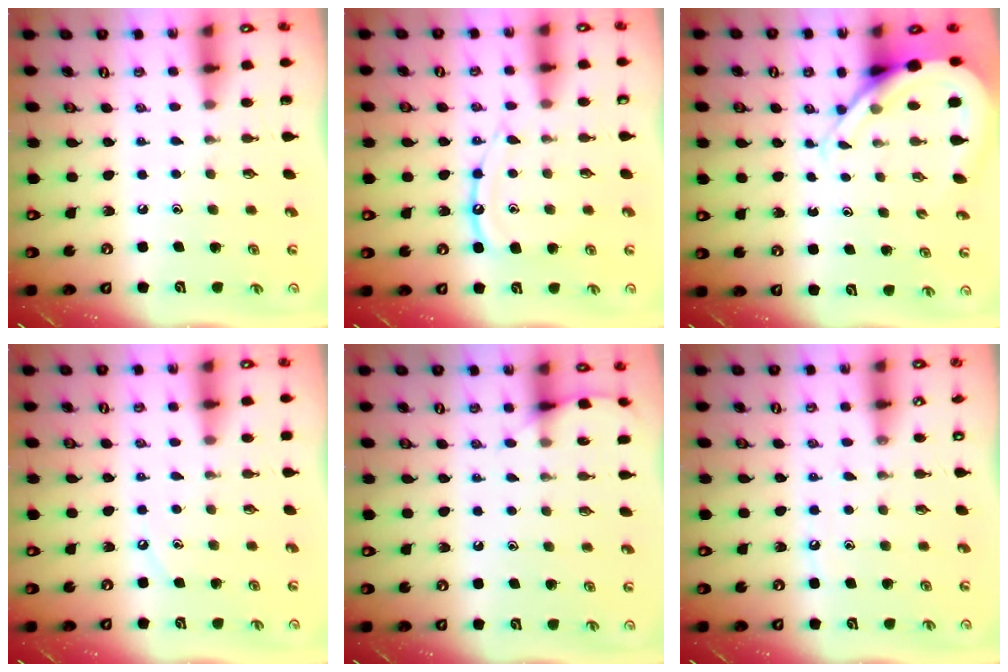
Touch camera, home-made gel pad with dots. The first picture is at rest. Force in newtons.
{"total": 12.0, "press": 11.9, "slide": 1.1}
{"total": 8.7, "press": 8.6, "slide": 0.7}
{"total": 2.7, "press": 2.7, "slide": 0.5}
{"total": 6.2, "press": 6.1, "slide": 0.8}
{"total": 6.1, "press": 6.1, "slide": 0.5}